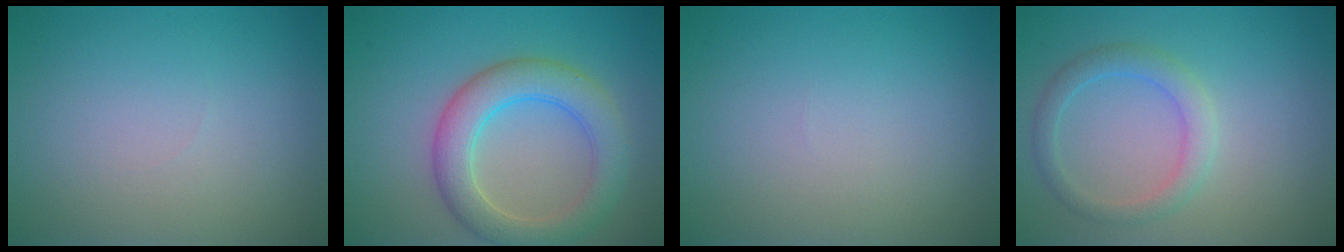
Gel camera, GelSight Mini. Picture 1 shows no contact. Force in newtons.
{"total": 5.3, "press": 5.3, "slide": 0.3}
{"total": 0.0}
{"total": 2.5, "press": 2.5, "slide": 0.3}